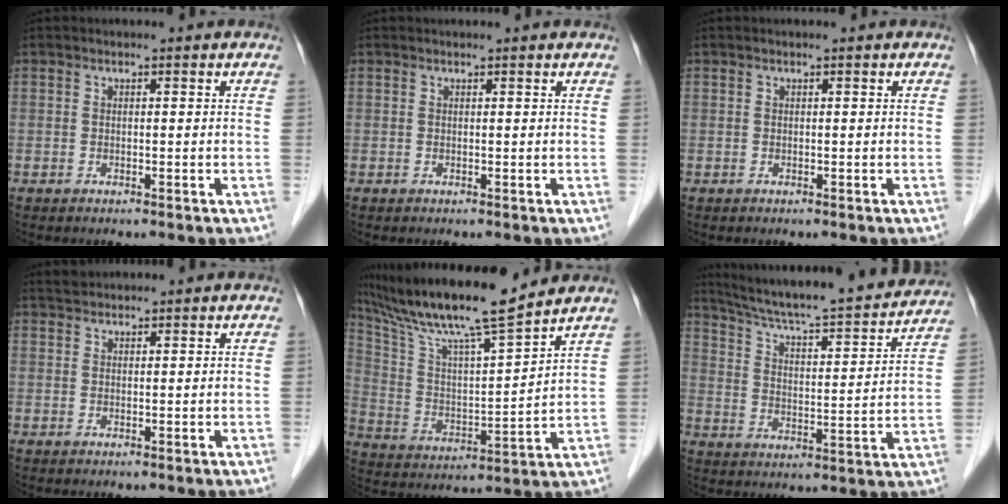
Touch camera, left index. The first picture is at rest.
{"total": 0.9, "force": [0.9, 0.0, 0.2], "torque": [-0.006, 0.005, 0.013]}
{"total": 0.0}
{"total": 1.5, "force": [1.5, 0.3, 0.0], "torque": [-0.008, 0.013, 0.032]}
{"total": 17.0, "force": [14.2, 0.0, 9.4], "torque": [-0.175, 0.009, 0.252]}
{"total": 23.3, "force": [21.2, 1.7, 9.6], "torque": [-0.155, -0.017, 0.296]}